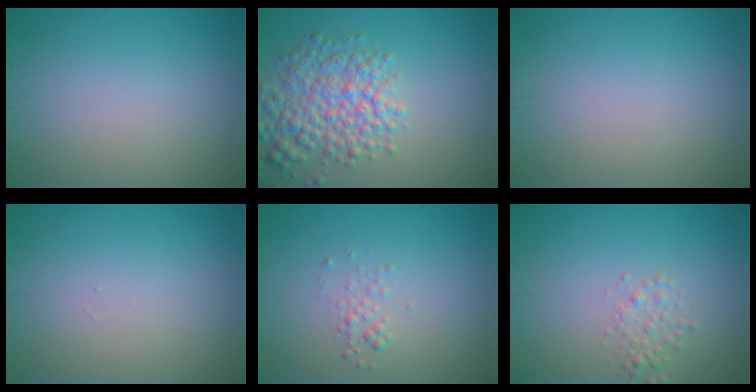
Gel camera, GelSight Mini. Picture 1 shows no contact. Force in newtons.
{"total": 5.6, "press": 5.6, "slide": 0.2}
{"total": 0.0}
{"total": 0.0}
{"total": 1.0, "press": 1.0, "slide": 0.1}
{"total": 1.4, "press": 1.4, "slide": 0.1}